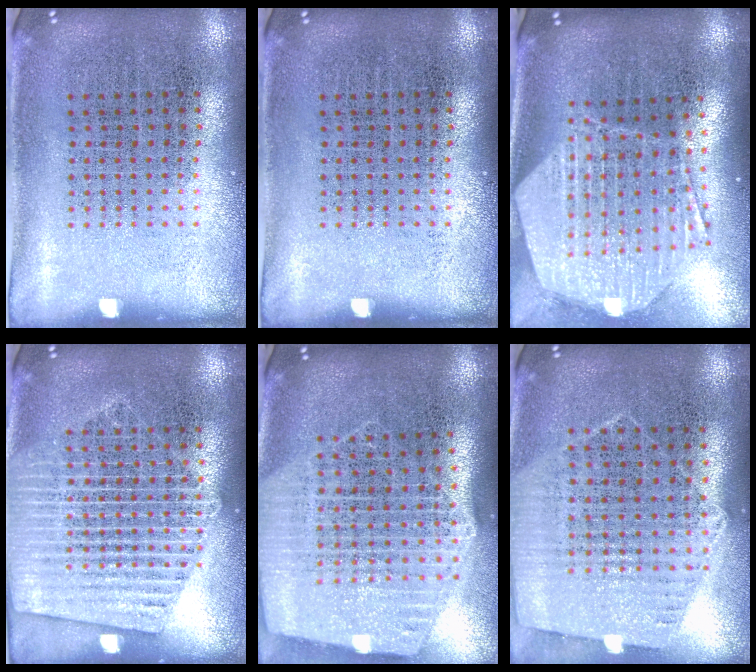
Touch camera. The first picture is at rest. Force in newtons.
{"total": 0.0}
{"total": 3.0, "press": 2.4, "slide": 1.8}
{"total": 1.9, "press": 1.9, "slide": 0.3}
{"total": 2.6, "press": 2.2, "slide": 1.4}
{"total": 1.2, "press": 1.2, "slide": 0.4}